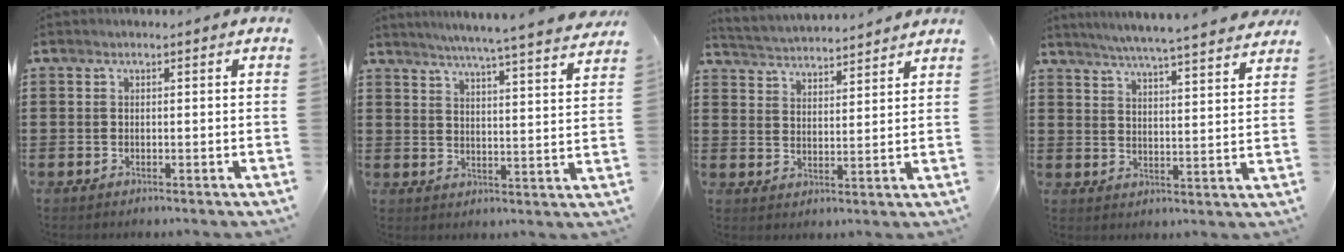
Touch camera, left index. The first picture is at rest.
{"total": 4.9, "force": [4.4, -1.2, 1.7], "torque": [-0.052, -0.036, 0.070]}
{"total": 3.3, "force": [3.2, -0.4, -0.5], "torque": [-0.008, -0.022, 0.053]}
{"total": 5.2, "force": [4.9, -0.9, 1.6], "torque": [-0.050, -0.034, 0.082]}